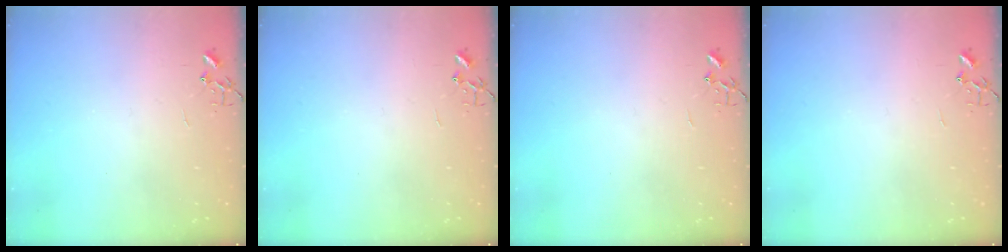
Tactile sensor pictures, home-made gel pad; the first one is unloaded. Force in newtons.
{"total": 0.0}
{"total": 0.0}
{"total": 0.0}